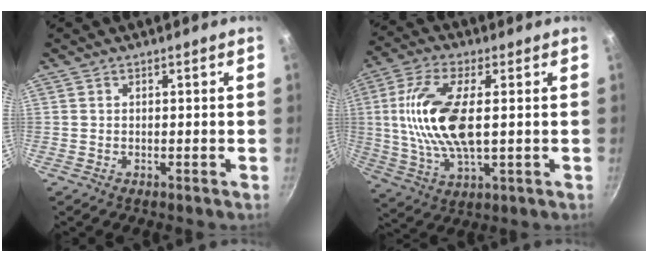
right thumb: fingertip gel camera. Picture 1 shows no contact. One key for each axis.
{"total": 15.7, "fx": 1.3, "fy": 6.5, "fz": 14.2, "tx": -0.300, "ty": -0.002, "tz": 0.028}